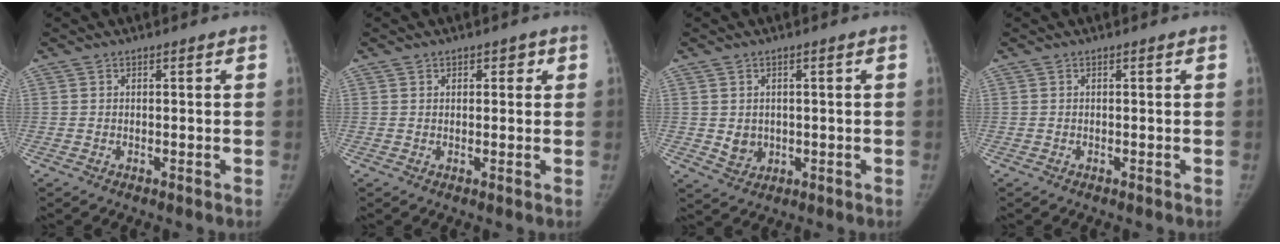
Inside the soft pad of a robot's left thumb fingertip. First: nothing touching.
{"total": 2.0, "force": [1.0, 1.6, 0.8], "torque": [0.011, -0.002, 0.009]}
{"total": 3.6, "force": [0.1, 3.2, 1.7], "torque": [-0.016, -0.003, 0.013]}
{"total": 0.0}